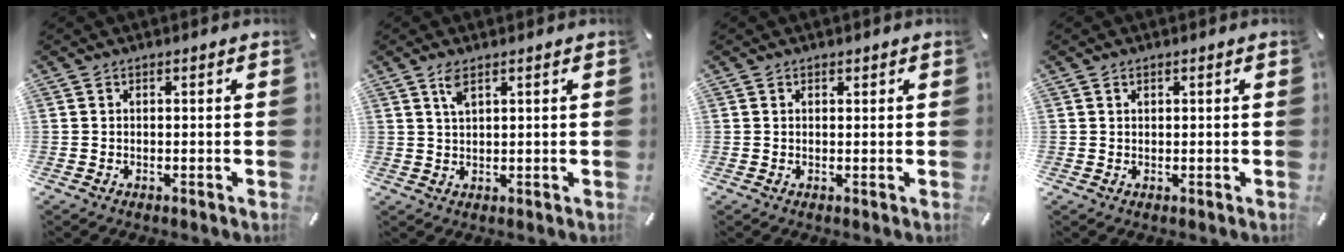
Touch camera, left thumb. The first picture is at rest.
{"total": 3.1, "force": [1.8, 1.0, 2.3], "torque": [-0.051, 0.003, 0.032]}
{"total": 0.9, "force": [0.5, 0.7, 0.2], "torque": [-0.004, 0.001, 0.010]}
{"total": 0.7, "force": [0.4, 0.5, 0.3], "torque": [-0.006, 0.001, 0.007]}